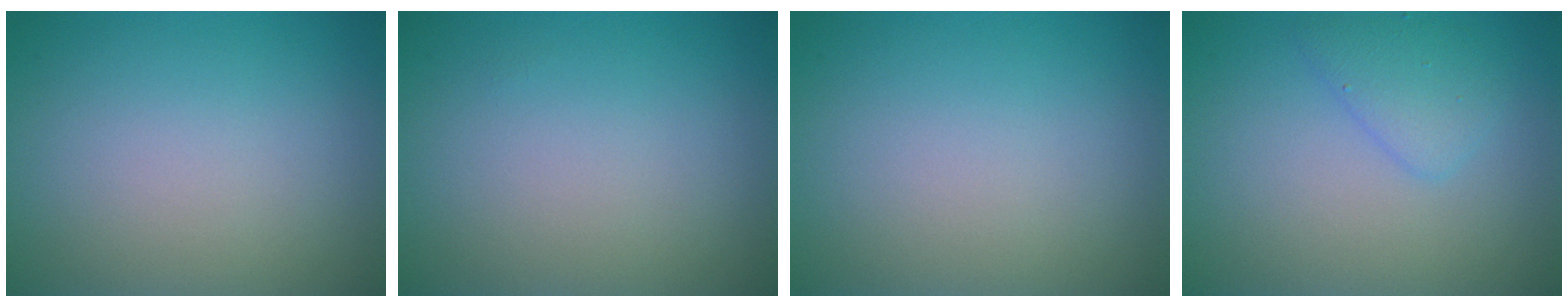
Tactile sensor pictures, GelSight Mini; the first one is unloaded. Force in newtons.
{"total": 0.0}
{"total": 0.0}
{"total": 2.1, "press": 2.1, "slide": 0.2}